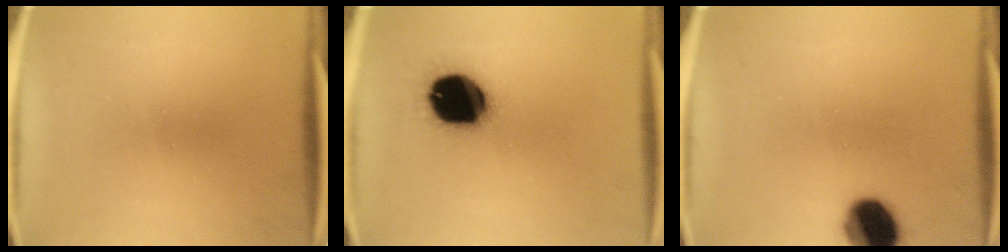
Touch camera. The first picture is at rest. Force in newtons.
{"total": 19.8}
{"total": 11.3}